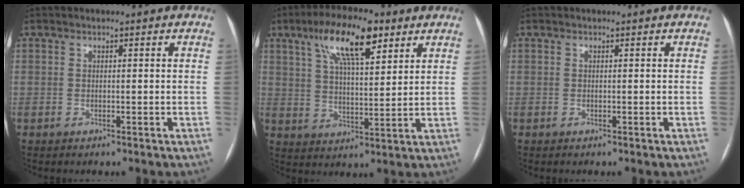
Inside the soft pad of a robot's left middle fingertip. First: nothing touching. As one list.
[{"total": 11.9, "force": [6.6, 3.5, 9.3], "torque": [-0.167, 0.017, 0.115]}, {"total": 0.0}]